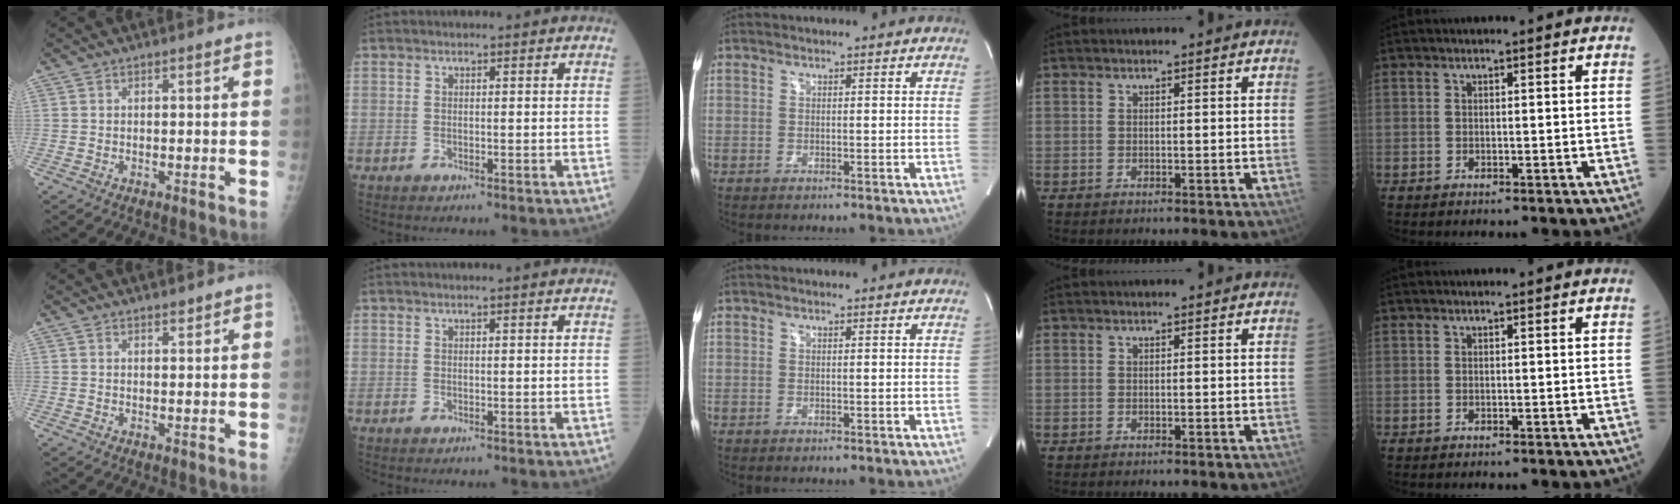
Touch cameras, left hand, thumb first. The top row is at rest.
{"thumb": {"total": 1.2, "force": [1.1, 0.3, 0.4], "torque": [-0.003, -0.008, 0.016]}, "index": {"total": 1.3, "force": [1.1, -0.2, 0.5], "torque": [-0.011, 0.005, 0.017]}}